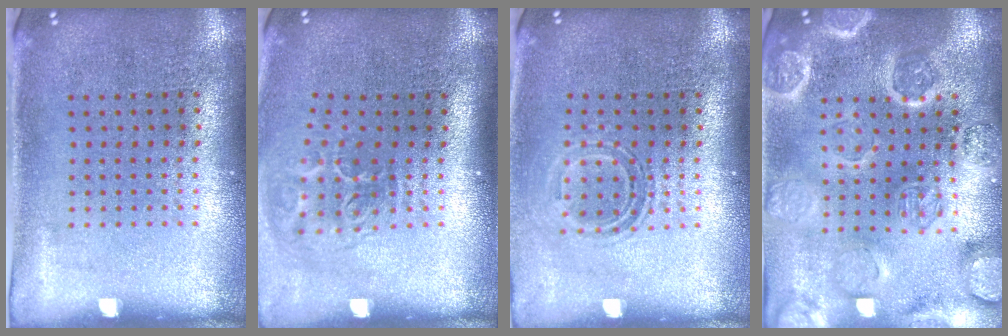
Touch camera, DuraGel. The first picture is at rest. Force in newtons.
{"total": 2.1, "press": 1.3, "slide": 1.6}
{"total": 1.4, "press": 1.0, "slide": 1.0}
{"total": 3.7, "press": 3.5, "slide": 1.1}